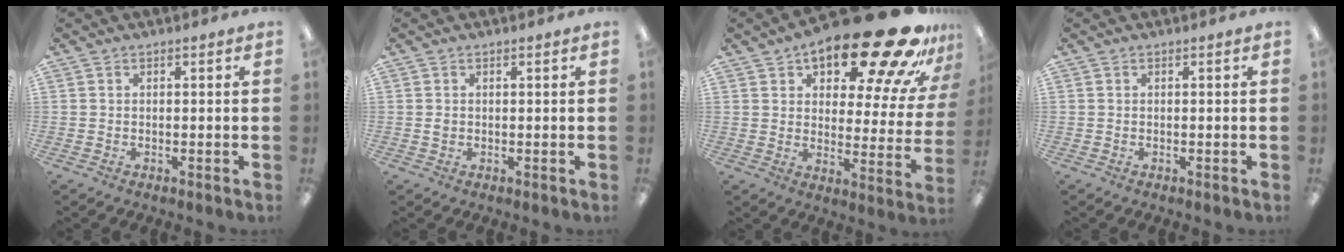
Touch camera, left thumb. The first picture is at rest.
{"total": 0.8, "force": [0.1, 0.8, 0.3], "torque": [-0.007, 0.004, 0.001]}
{"total": 25.4, "force": [18.0, 8.2, 15.9], "torque": [-0.221, -0.117, 0.286]}
{"total": 0.0}